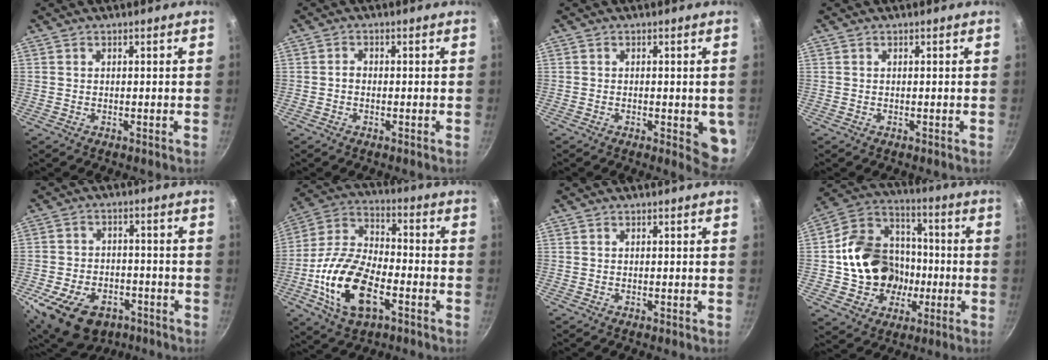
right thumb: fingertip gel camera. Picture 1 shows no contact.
{"total": 1.2, "force": [-0.4, 0.9, 0.7], "torque": [-0.011, 0.006, -0.008]}
{"total": 5.9, "force": [-1.0, 2.5, 5.3], "torque": [-0.043, -0.007, -0.010]}
{"total": 0.0}
{"total": 16.8, "force": [-7.9, 11.2, 9.7], "torque": [-0.162, 0.027, -0.120]}
{"total": 18.5, "force": [-6.2, 9.7, 14.5], "torque": [-0.272, 0.033, -0.128]}
{"total": 0.0}
{"total": 18.4, "force": [-2.2, 15.7, 9.4], "torque": [-0.128, 0.046, -0.037]}